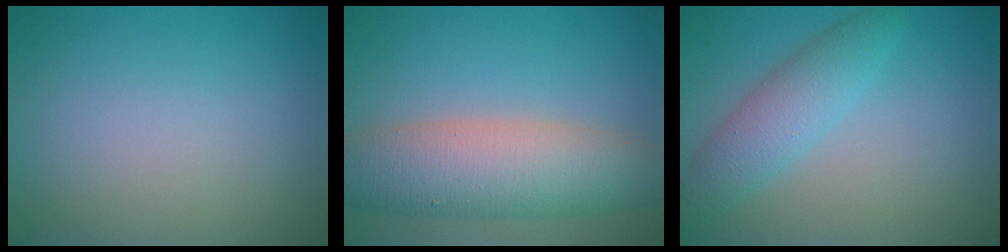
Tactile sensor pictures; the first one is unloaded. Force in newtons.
{"total": 8.2, "press": 8.2, "slide": 0.5}
{"total": 3.9, "press": 3.9, "slide": 0.0}